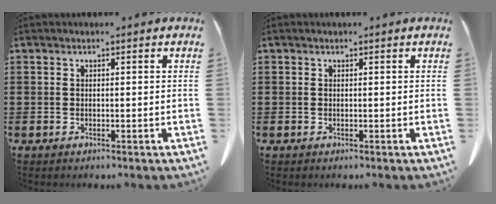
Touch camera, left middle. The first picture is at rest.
{"total": 0.0}